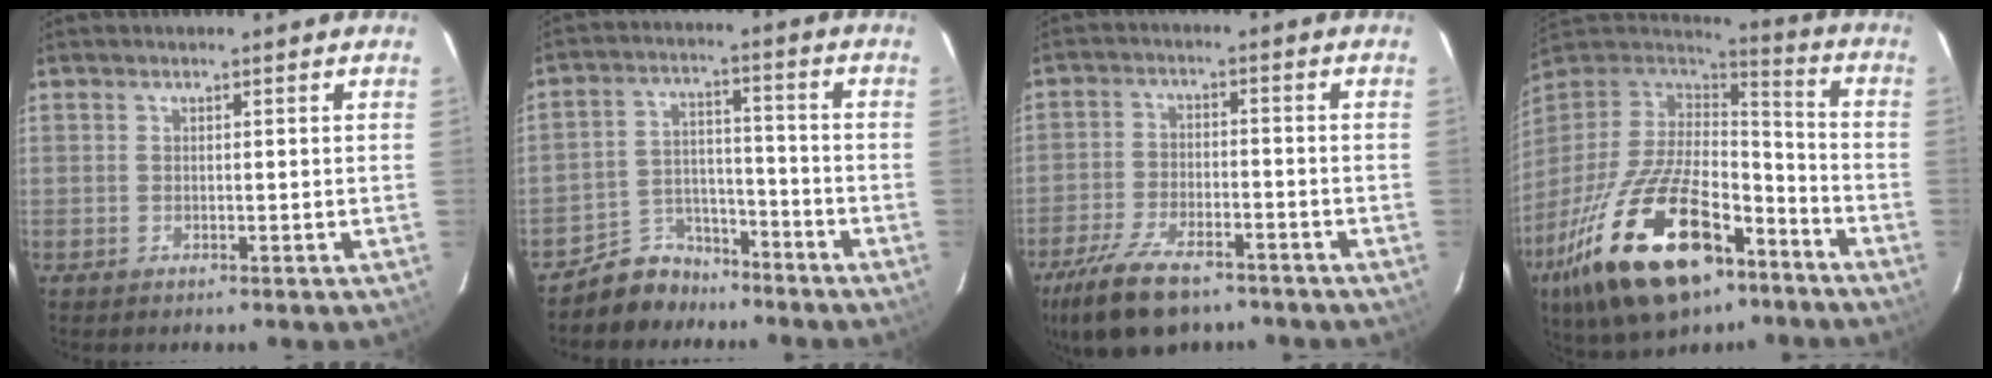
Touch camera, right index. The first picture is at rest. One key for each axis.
{"total": 8.1, "fx": -6.6, "fy": 4.7, "fz": 0.4, "tx": -0.020, "ty": 0.035, "tz": -0.107}
{"total": 14.8, "fx": -10.7, "fy": 6.1, "fz": 8.2, "tx": -0.187, "ty": -0.025, "tz": -0.184}
{"total": 29.9, "fx": -16.8, "fy": 13.8, "fz": 20.6, "tx": -0.401, "ty": -0.029, "tz": -0.267}